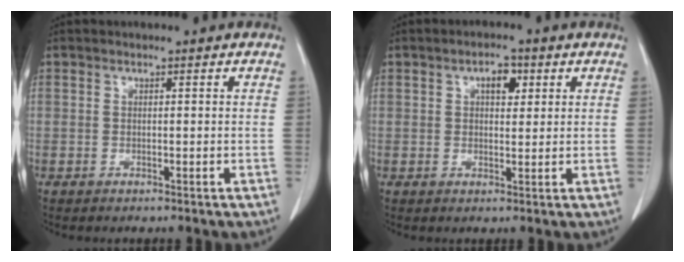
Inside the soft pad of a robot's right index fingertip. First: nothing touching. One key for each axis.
{"total": 3.5, "fx": 1.4, "fy": 1.7, "fz": 2.7, "tx": -0.042, "ty": 0.006, "tz": 0.019}